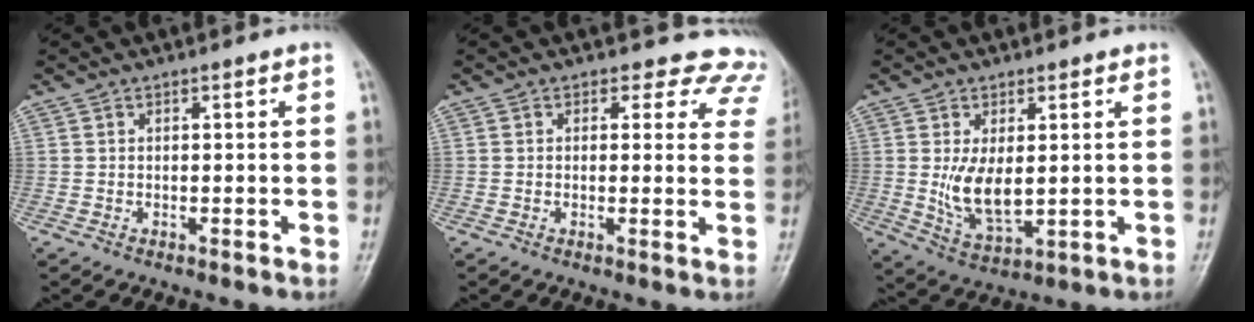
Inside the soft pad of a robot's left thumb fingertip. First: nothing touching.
{"total": 8.8, "force": [7.4, 4.7, 0.9], "torque": [0.046, -0.029, 0.045]}
{"total": 8.0, "force": [0.7, 4.3, 6.7], "torque": [-0.111, -0.023, 0.026]}